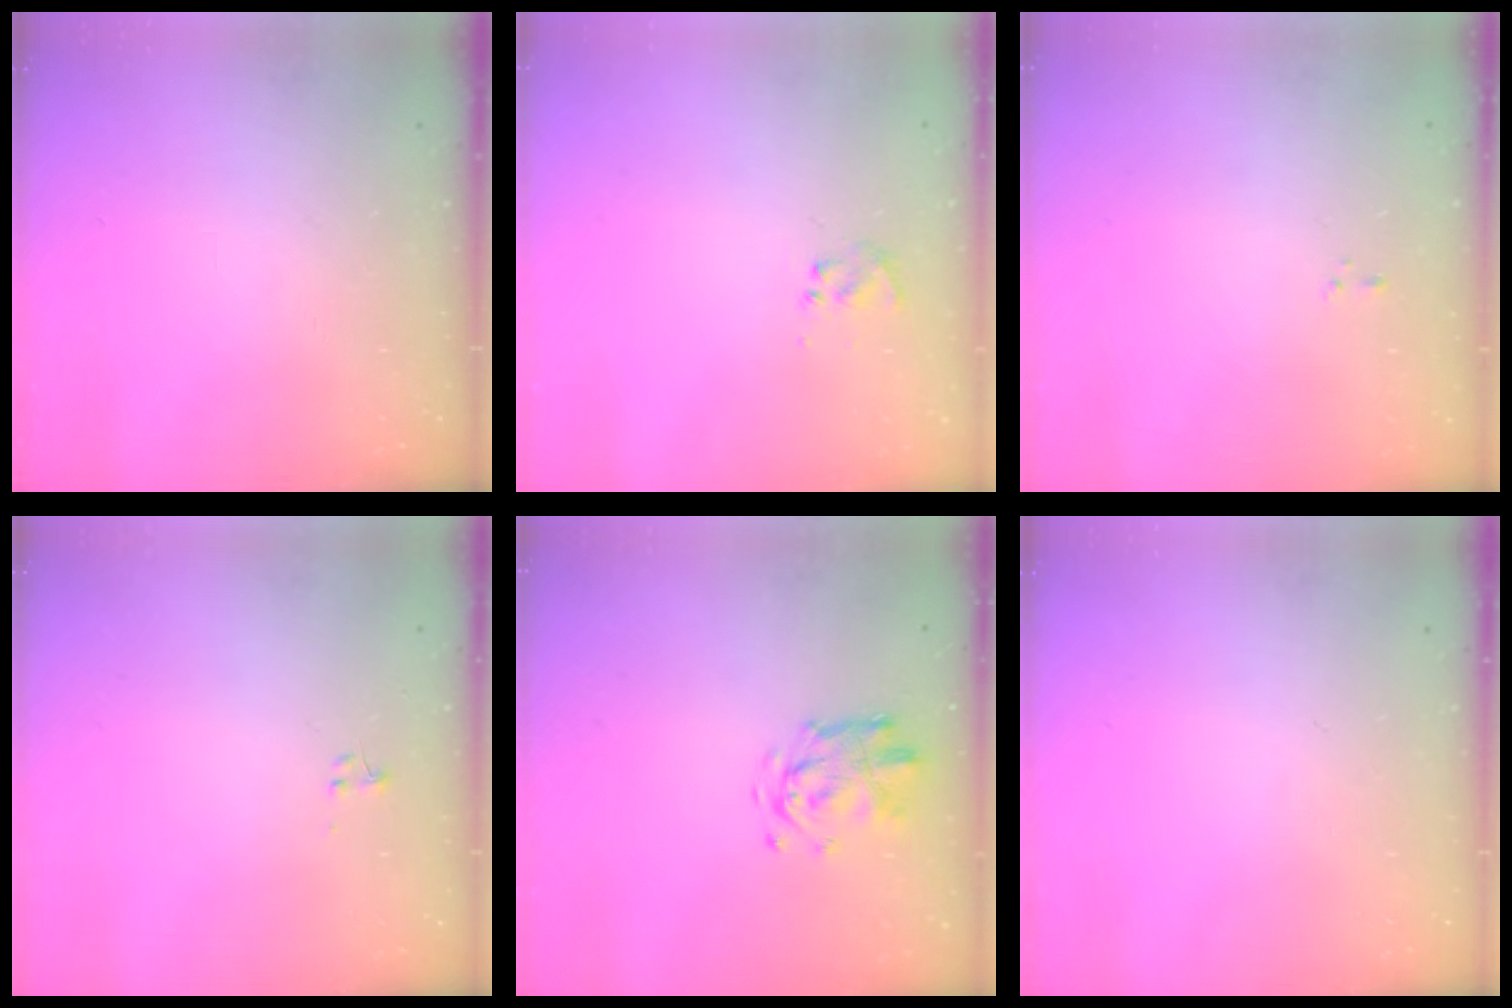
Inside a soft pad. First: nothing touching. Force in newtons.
{"total": 2.5, "press": 2.4, "slide": 0.8}
{"total": 0.8, "press": 0.6, "slide": 0.5}
{"total": 0.0}
{"total": 3.5, "press": 3.5, "slide": 0.3}
{"total": 0.0}